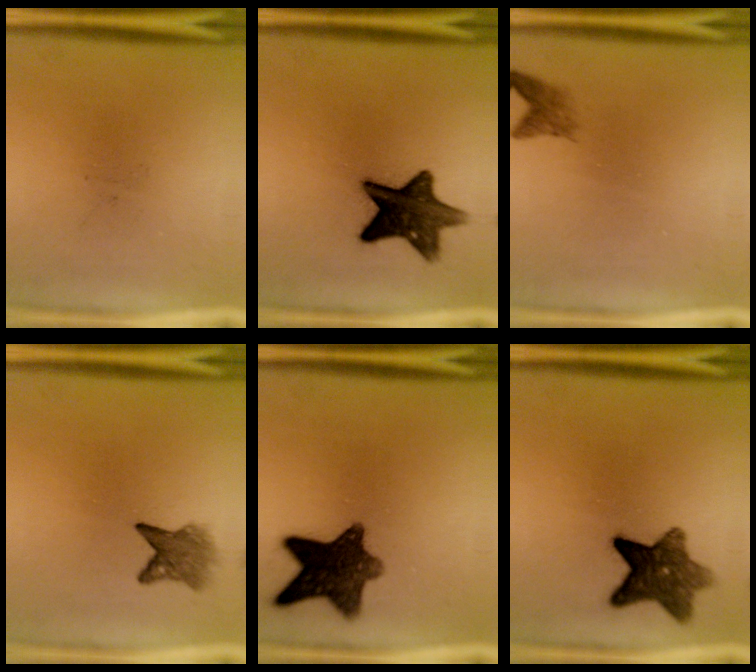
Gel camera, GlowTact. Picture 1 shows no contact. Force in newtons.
{"total": 12.0}
{"total": 2.0}
{"total": 3.9}
{"total": 11.3}
{"total": 9.3}